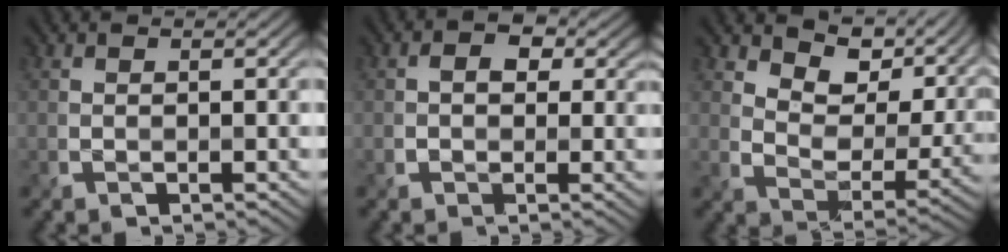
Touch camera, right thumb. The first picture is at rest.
{"total": 3.1, "force": [0.7, 2.5, 1.7], "torque": [-0.025, -0.003, 0.007]}
{"total": 10.5, "force": [5.5, 5.8, 6.7], "torque": [-0.119, -0.003, 0.088]}